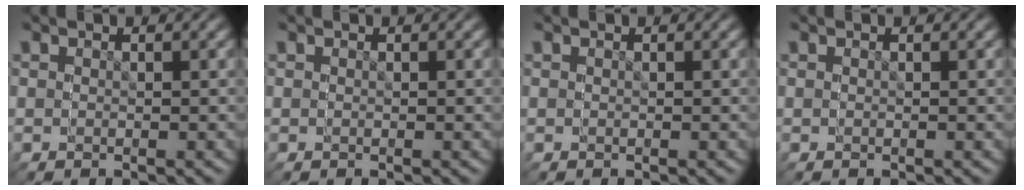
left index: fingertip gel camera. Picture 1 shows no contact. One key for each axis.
{"total": 0.0}
{"total": 0.0}
{"total": 0.0}